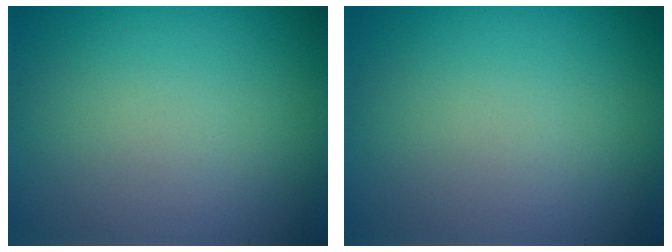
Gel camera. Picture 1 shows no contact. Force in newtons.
{"total": 0.0}